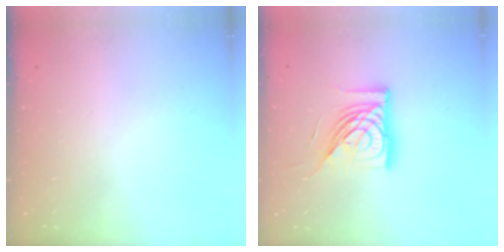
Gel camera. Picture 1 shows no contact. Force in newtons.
{"total": 16.5, "press": 16.3, "slide": 2.1}